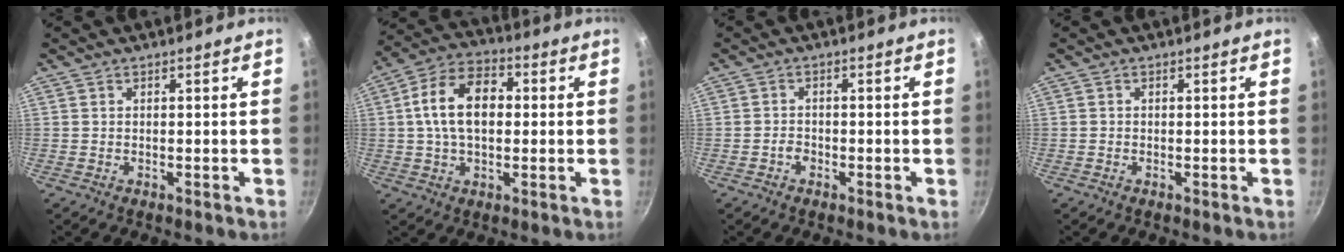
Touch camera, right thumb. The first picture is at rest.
{"total": 13.1, "force": [1.2, 8.4, 10.0], "torque": [-0.149, 0.027, 0.007]}
{"total": 1.4, "force": [-0.9, 0.8, 0.7], "torque": [-0.011, 0.010, -0.019]}
{"total": 0.0}